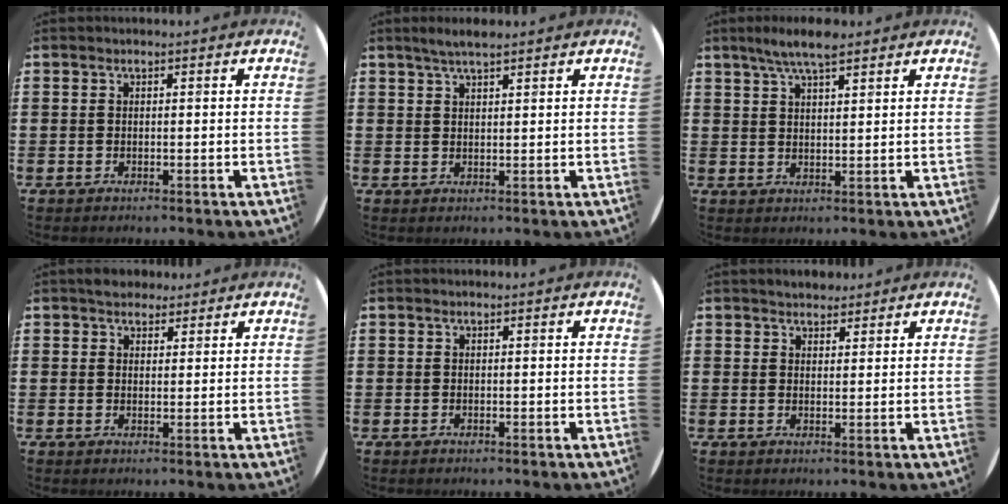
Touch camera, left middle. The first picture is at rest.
{"total": 2.7, "force": [2.2, 0.3, 1.4], "torque": [-0.029, 0.005, 0.039]}
{"total": 5.3, "force": [4.3, 1.0, 3.0], "torque": [-0.058, -0.004, 0.074]}
{"total": 2.6, "force": [2.3, 1.3, 0.0], "torque": [0.004, 0.003, 0.044]}
{"total": 0.0}
{"total": 2.3, "force": [2.2, 0.7, 0.0], "torque": [-0.002, 0.004, 0.041]}